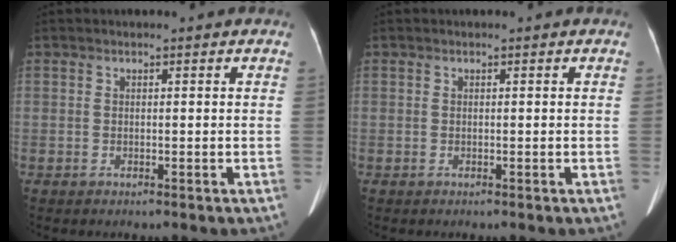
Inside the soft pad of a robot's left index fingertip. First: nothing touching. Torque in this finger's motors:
{"motor_torque": [-0.03, -0.01, -0.01, 0.02]}